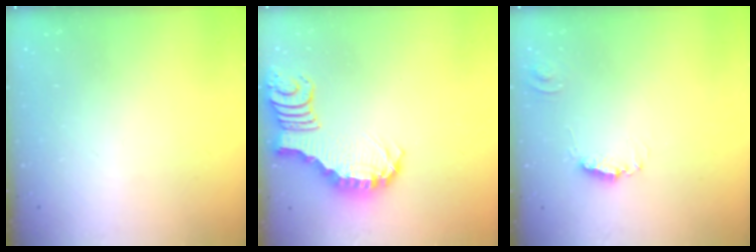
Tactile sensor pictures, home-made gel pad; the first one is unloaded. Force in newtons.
{"total": 2.9, "press": 2.8, "slide": 0.5}
{"total": 4.2, "press": 4.2, "slide": 0.5}